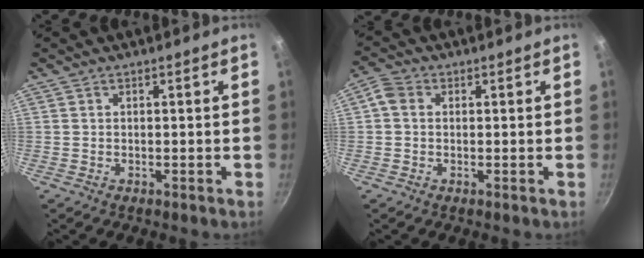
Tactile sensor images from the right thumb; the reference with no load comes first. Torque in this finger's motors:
{"motor_torque": [0.13, 0.49, 0.42, -0.48, 0.04]}